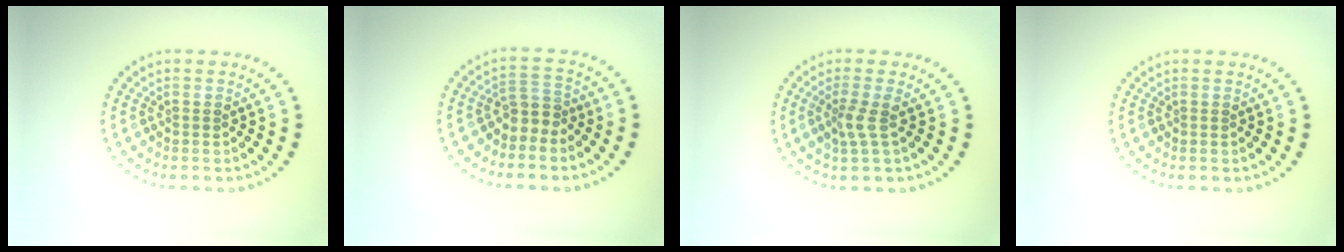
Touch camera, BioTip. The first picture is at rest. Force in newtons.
{"total": 2.1, "press": 1.6, "slide": 1.5}
{"total": 1.9, "press": 1.4, "slide": 1.3}
{"total": 0.0}